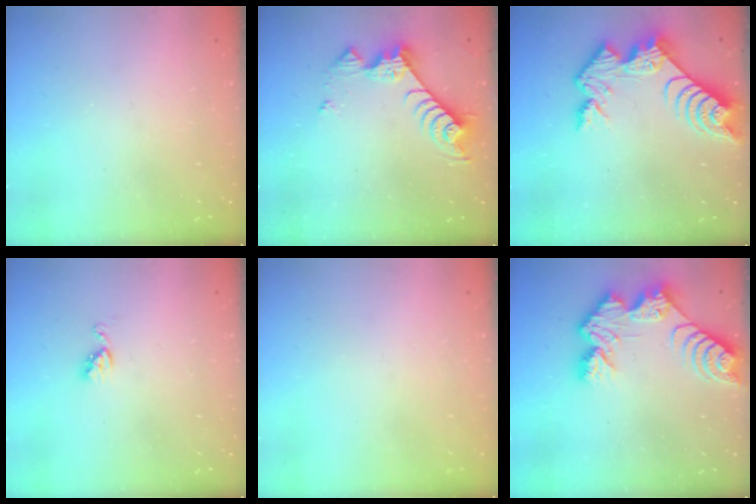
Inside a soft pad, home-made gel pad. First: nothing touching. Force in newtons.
{"total": 9.6, "press": 9.6, "slide": 0.7}
{"total": 11.4, "press": 11.3, "slide": 0.9}
{"total": 4.4, "press": 4.4, "slide": 0.4}
{"total": 0.0}
{"total": 11.4, "press": 11.3, "slide": 0.9}